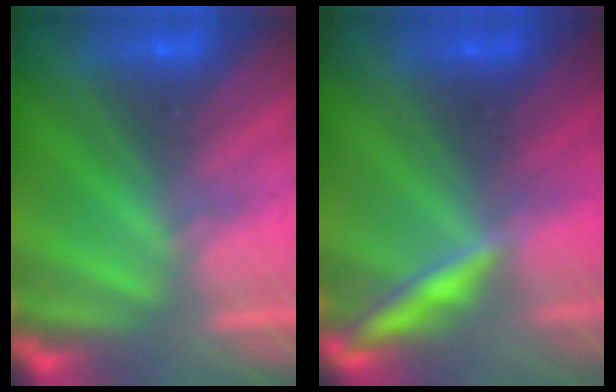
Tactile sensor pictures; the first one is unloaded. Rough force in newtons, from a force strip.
{"total": 2.0}